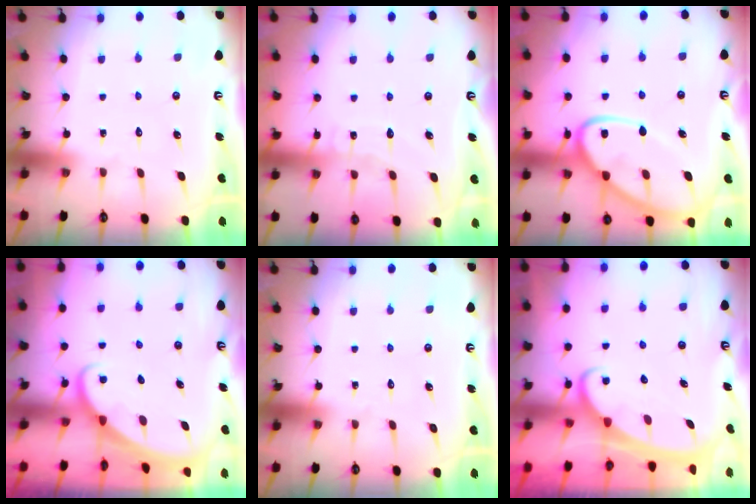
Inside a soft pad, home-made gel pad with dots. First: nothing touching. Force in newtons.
{"total": 6.0, "press": 6.0, "slide": 0.6}
{"total": 17.8, "press": 17.7, "slide": 1.5}
{"total": 1.7, "press": 1.7, "slide": 0.1}
{"total": 0.0}
{"total": 2.4, "press": 2.3, "slide": 0.4}